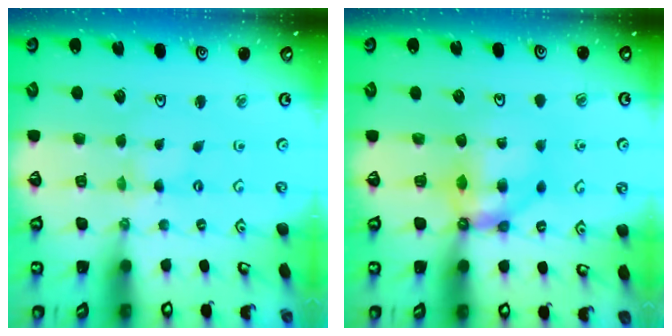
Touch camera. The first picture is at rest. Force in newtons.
{"total": 7.1, "press": 7.1, "slide": 0.2}